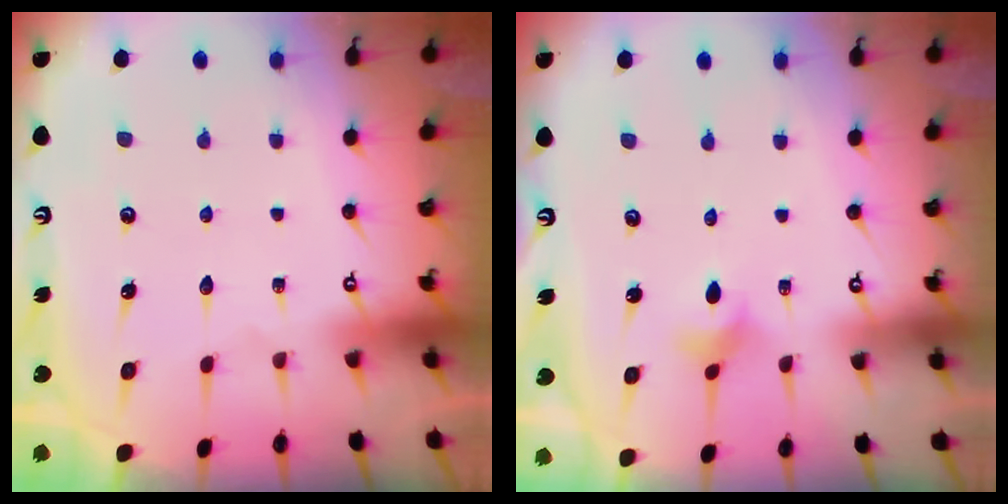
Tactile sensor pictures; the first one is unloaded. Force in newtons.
{"total": 3.0, "press": 3.0, "slide": 0.5}